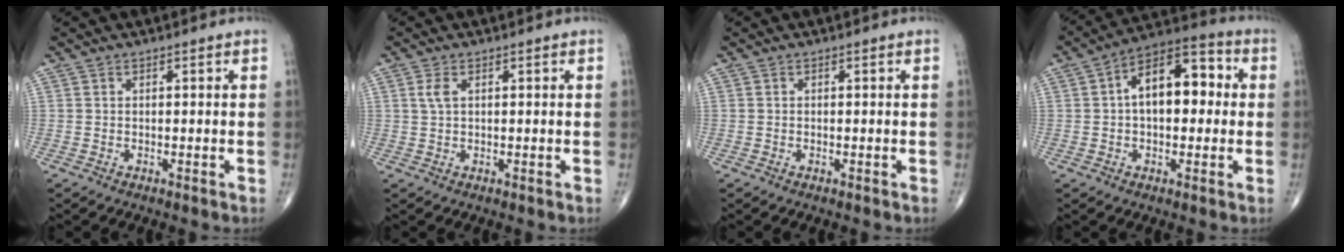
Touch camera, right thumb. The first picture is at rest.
{"total": 2.1, "force": [0.7, 1.1, 1.7], "torque": [-0.042, 0.007, 0.015]}
{"total": 0.0}
{"total": 13.6, "force": [1.5, 7.7, 11.2], "torque": [-0.149, 0.035, 0.012]}